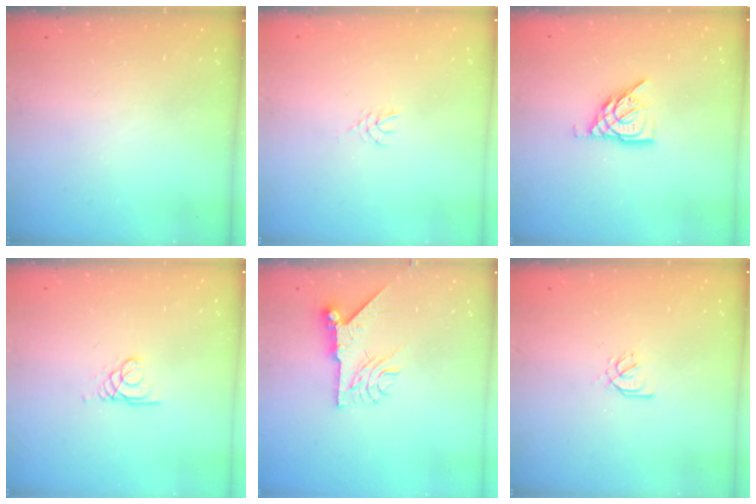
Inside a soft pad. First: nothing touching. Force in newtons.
{"total": 2.5, "press": 2.4, "slide": 0.4}
{"total": 9.3, "press": 9.2, "slide": 1.2}
{"total": 1.7, "press": 1.7, "slide": 0.1}
{"total": 9.1, "press": 9.1, "slide": 1.1}
{"total": 2.1, "press": 2.0, "slide": 0.7}